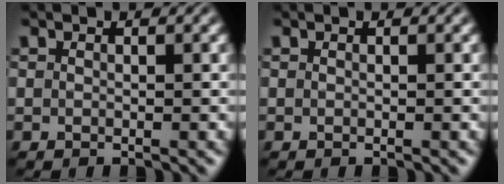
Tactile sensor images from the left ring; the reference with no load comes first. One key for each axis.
{"total": 0.0}